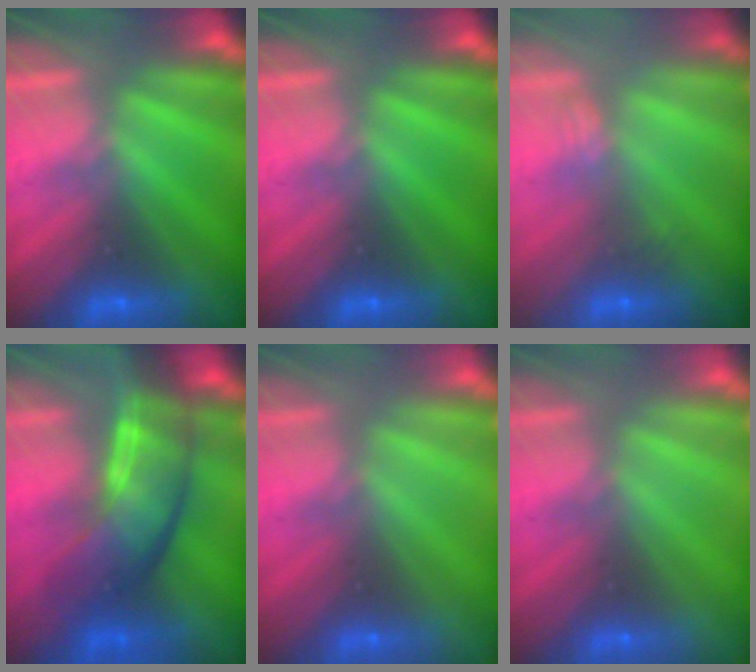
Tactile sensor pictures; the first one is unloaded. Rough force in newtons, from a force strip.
{"total": 0.0}
{"total": 2.4}
{"total": 11.3}
{"total": 2.9}
{"total": 2.9}